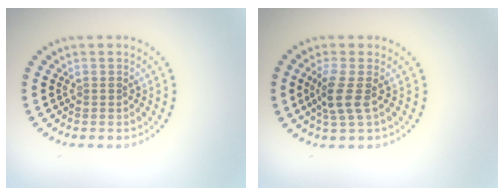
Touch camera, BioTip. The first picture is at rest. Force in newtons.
{"total": 2.6, "press": 2.1, "slide": 1.6}